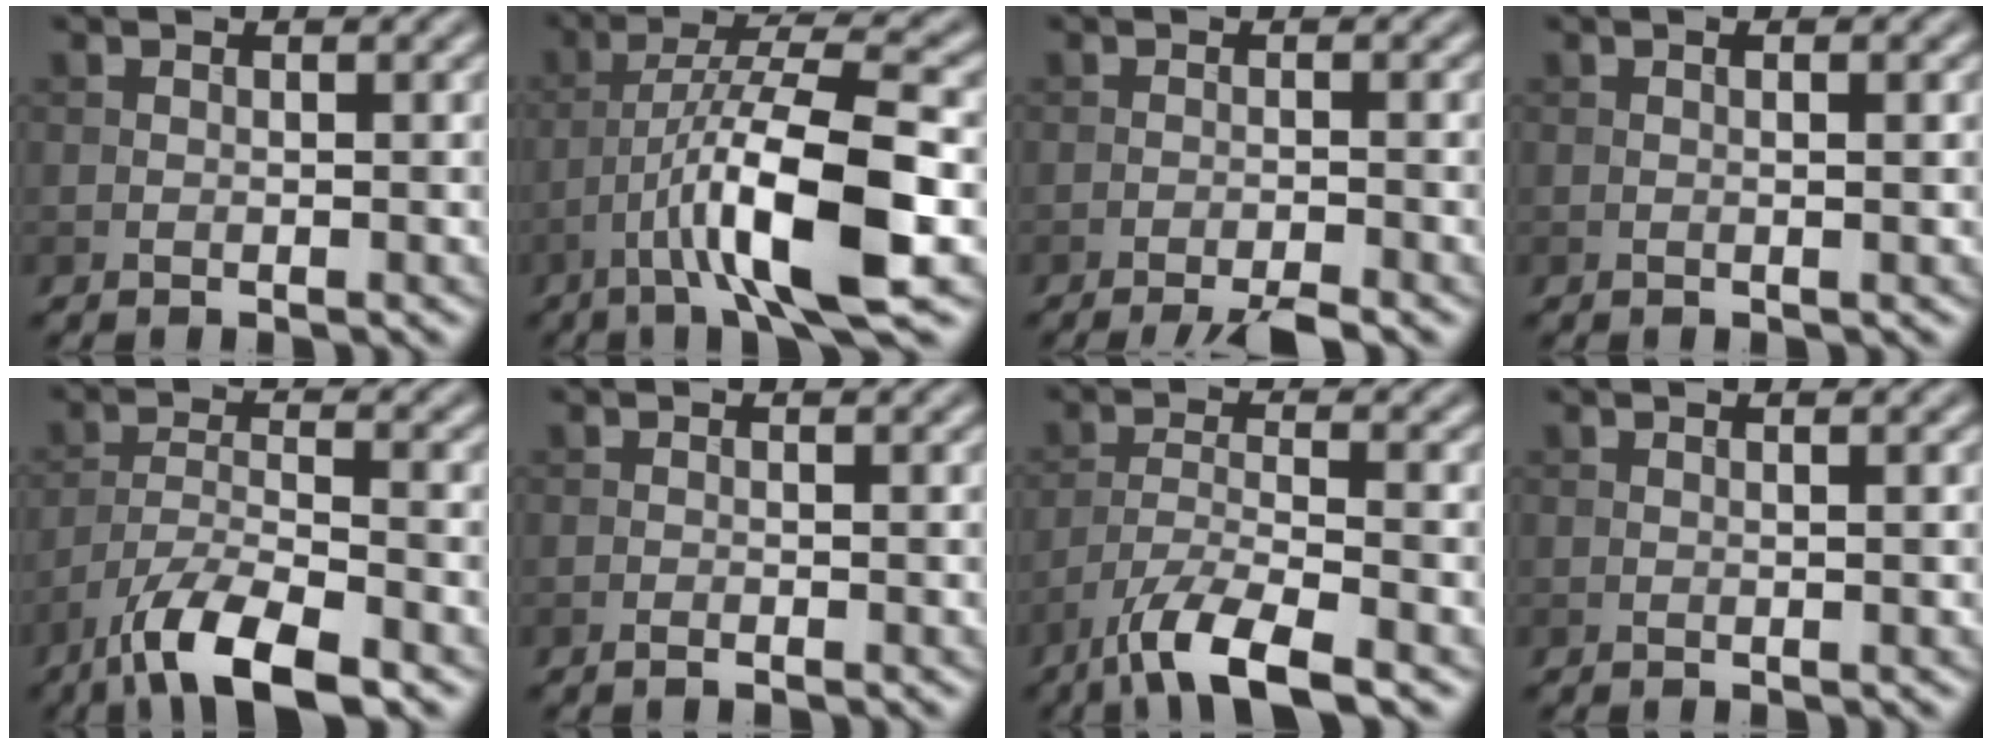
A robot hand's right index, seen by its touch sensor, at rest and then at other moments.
{"total": 10.2, "force": [-3.9, 1.9, 9.3], "torque": [-0.155, 0.017, -0.070]}
{"total": 3.5, "force": [-2.6, 0.4, 2.2], "torque": [-0.032, 0.002, -0.049]}
{"total": 1.0, "force": [0.2, 0.2, 1.0], "torque": [-0.015, 0.001, 0.002]}
{"total": 7.7, "force": [-5.4, 2.0, 5.2], "torque": [-0.093, -0.004, -0.102]}
{"total": 0.6, "force": [-0.4, 0.1, 0.4], "torque": [-0.006, 0.000, -0.008]}
{"total": 6.6, "force": [-4.6, 1.4, 4.6], "torque": [-0.083, -0.003, -0.091]}
{"total": 0.7, "force": [0.1, 0.2, 0.7], "torque": [-0.006, 0.005, -0.001]}